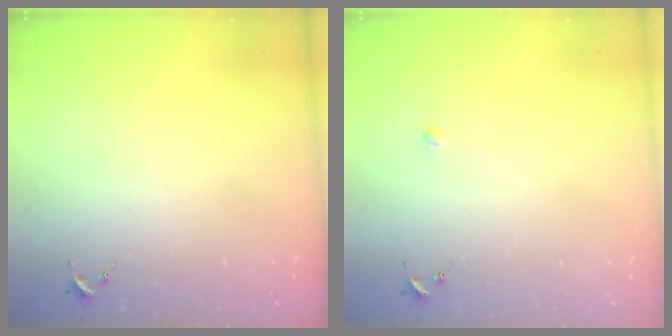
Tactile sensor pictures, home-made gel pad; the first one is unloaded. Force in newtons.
{"total": 4.6, "press": 4.6, "slide": 0.4}